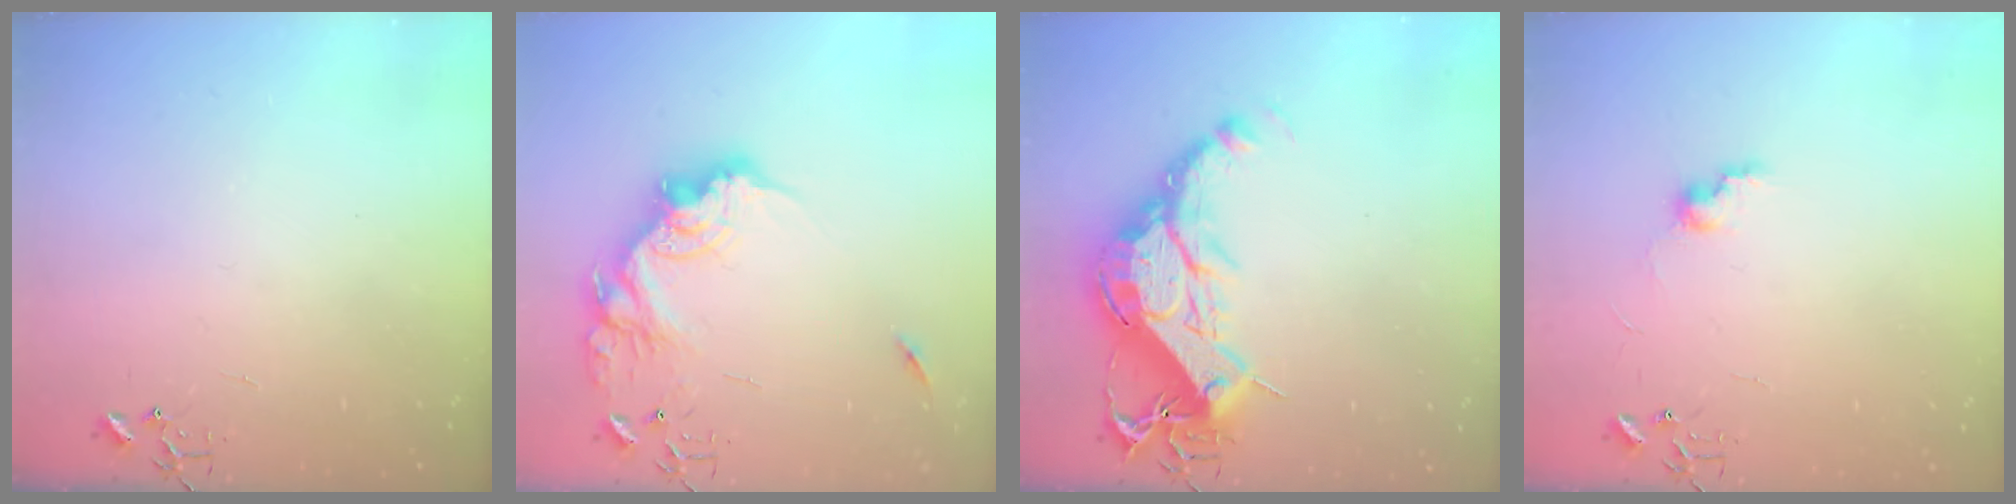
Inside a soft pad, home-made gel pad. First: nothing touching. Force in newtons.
{"total": 18.4, "press": 18.3, "slide": 1.7}
{"total": 21.0, "press": 20.9, "slide": 2.1}
{"total": 7.5, "press": 7.4, "slide": 0.8}